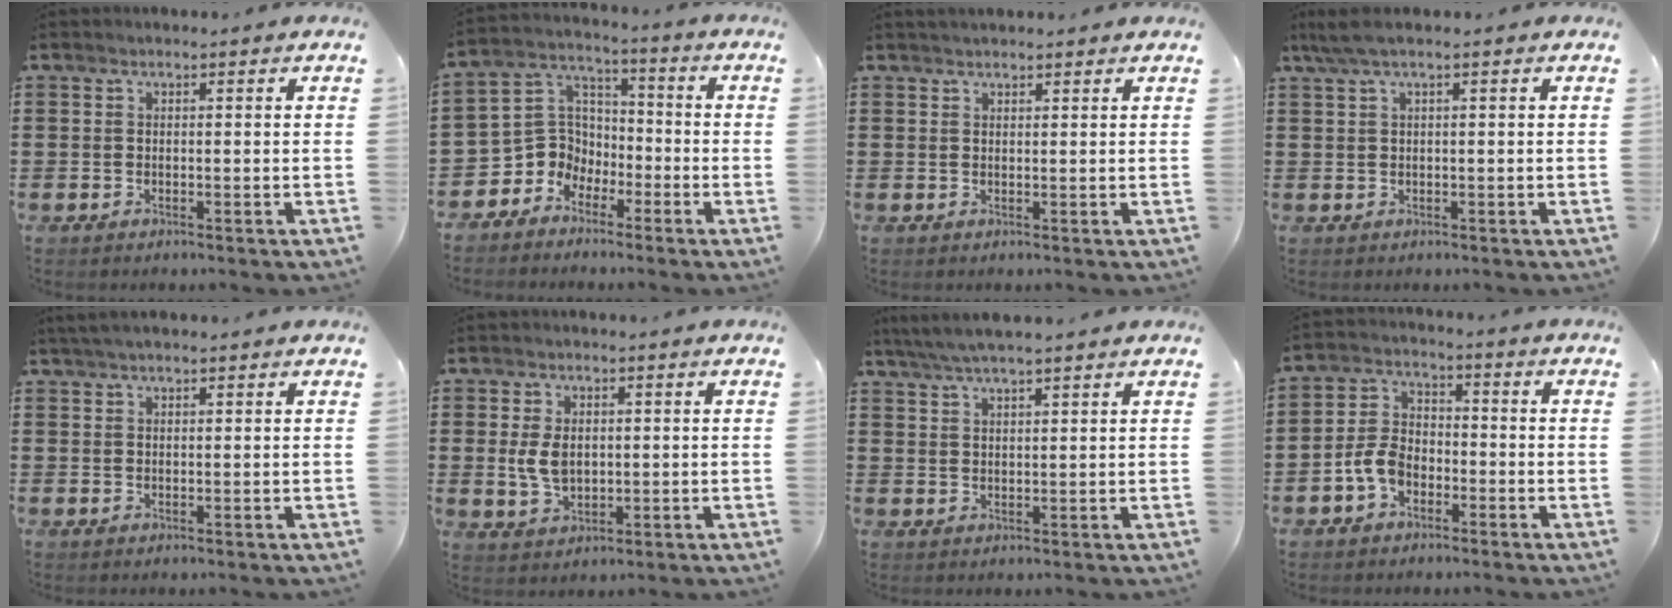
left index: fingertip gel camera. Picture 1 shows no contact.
{"total": 6.8, "force": [-3.3, 5.9, 0.9], "torque": [-0.059, 0.001, -0.072]}
{"total": 1.2, "force": [1.2, 0.2, 0.2], "torque": [-0.005, 0.001, 0.022]}
{"total": 2.4, "force": [0.7, 0.1, 2.3], "torque": [-0.050, -0.005, 0.011]}
{"total": 1.5, "force": [1.3, 0.3, 0.8], "torque": [-0.018, 0.002, 0.024]}
{"total": 5.3, "force": [0.4, 3.5, 4.0], "torque": [-0.097, 0.006, 0.003]}
{"total": 3.8, "force": [3.3, 0.1, 1.9], "torque": [-0.044, -0.004, 0.060]}
{"total": 5.9, "force": [-2.8, 3.8, 3.5], "torque": [-0.096, 0.006, -0.061]}